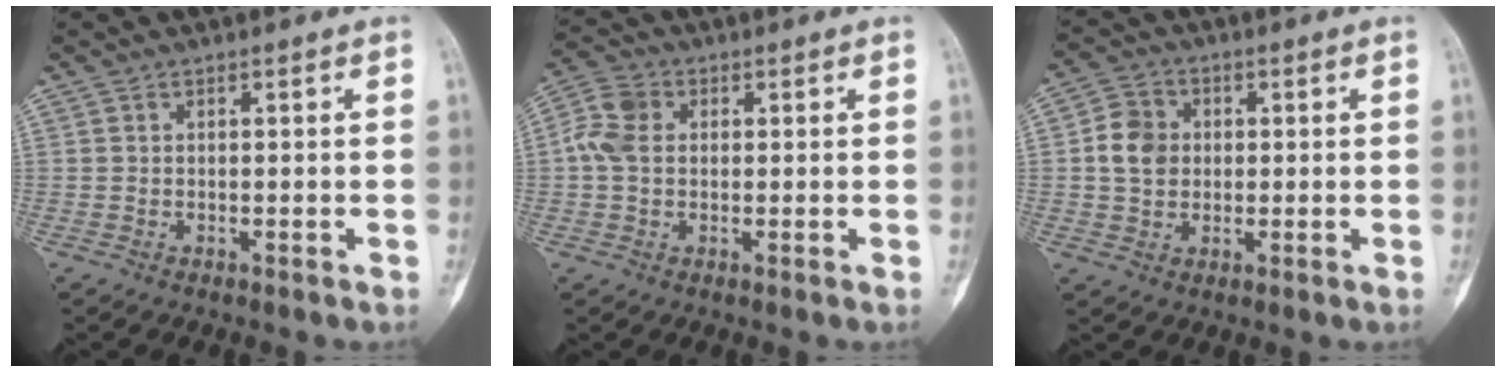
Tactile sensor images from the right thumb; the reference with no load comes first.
{"total": 6.5, "force": [0.6, 4.8, 4.3], "torque": [-0.098, 0.019, 0.006]}
{"total": 6.9, "force": [0.5, 5.8, 3.7], "torque": [-0.048, 0.008, 0.003]}